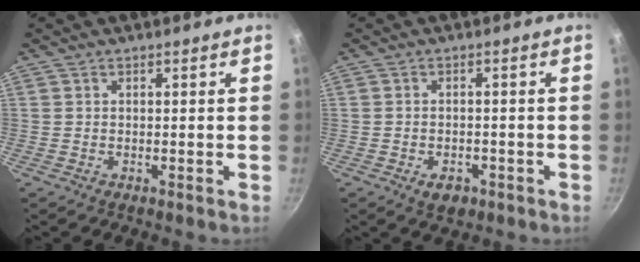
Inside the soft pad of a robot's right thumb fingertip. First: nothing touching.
{"total": 3.7, "force": [-1.9, 2.4, 2.2], "torque": [-0.029, 0.014, -0.020]}